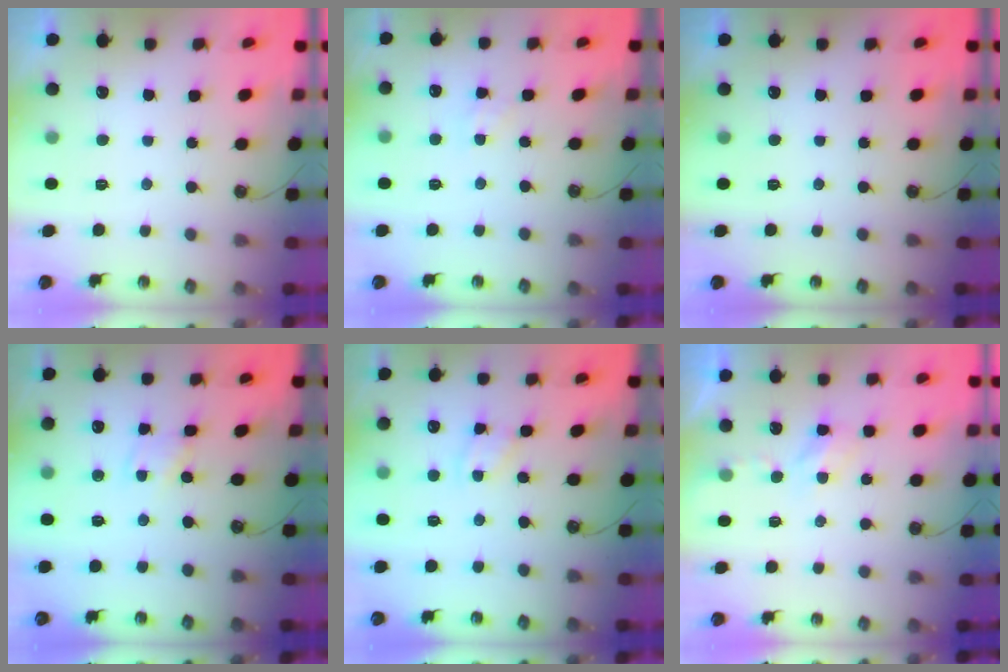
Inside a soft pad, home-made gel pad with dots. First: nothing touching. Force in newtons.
{"total": 1.6, "press": 1.6, "slide": 0.2}
{"total": 0.0}
{"total": 2.1, "press": 2.1, "slide": 0.3}
{"total": 1.9, "press": 1.9, "slide": 0.3}
{"total": 3.8, "press": 3.7, "slide": 0.6}